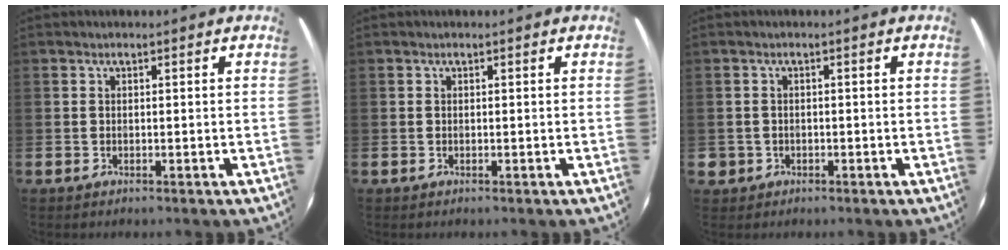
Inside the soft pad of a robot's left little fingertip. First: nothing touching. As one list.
[{"total": 0.0}, {"total": 1.1, "force": [-0.3, 1.0, 0.2], "torque": [-0.007, 0.007, -0.010]}]